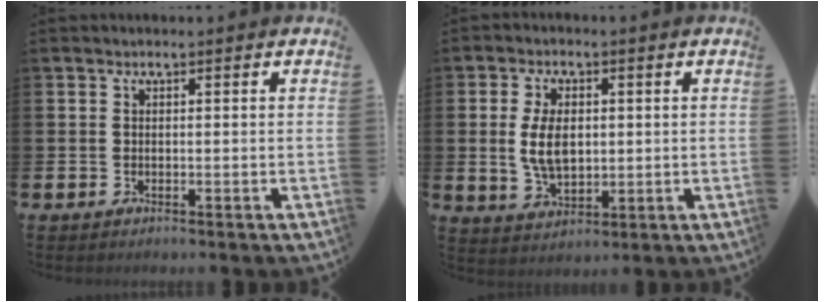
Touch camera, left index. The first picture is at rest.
{"total": 6.0, "force": [0.7, 3.5, 4.8], "torque": [-0.091, 0.005, 0.008]}